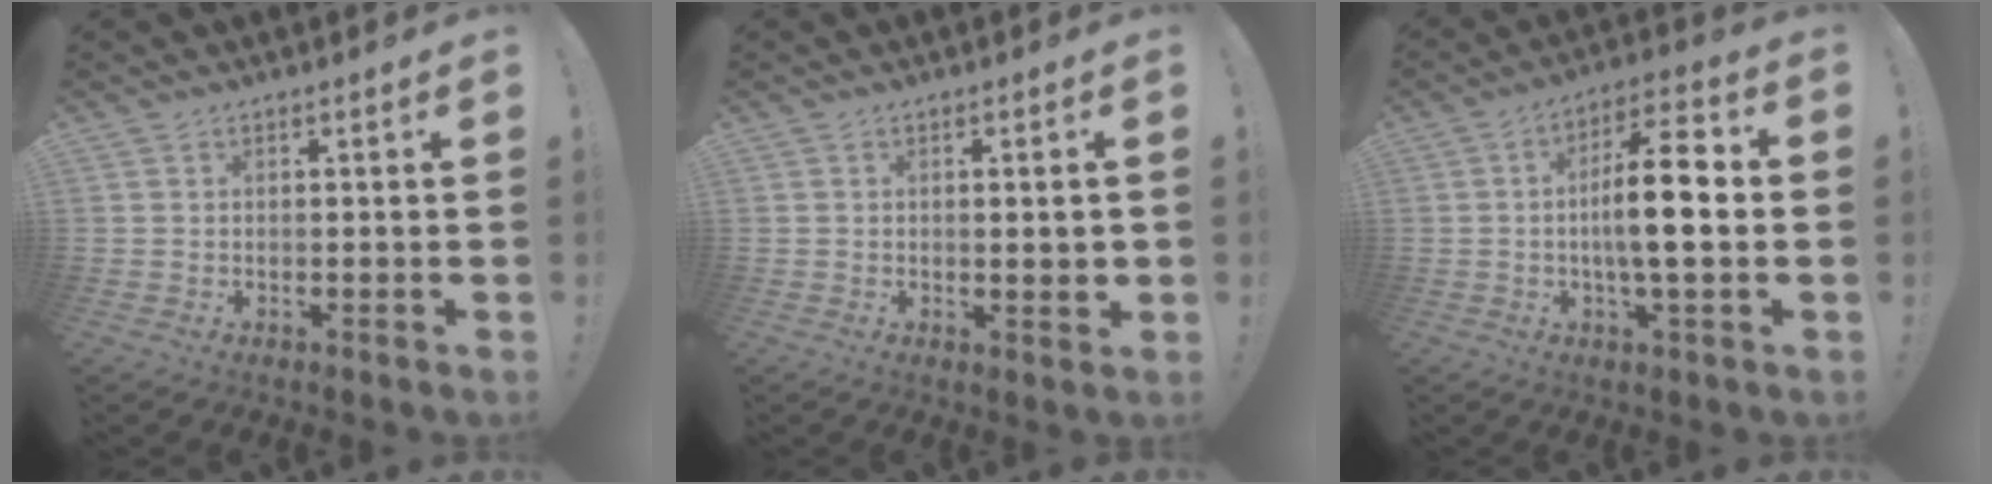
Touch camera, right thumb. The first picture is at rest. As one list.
[{"total": 3.0, "force": [0.2, 0.4, 3.0], "torque": [-0.040, -0.006, 0.001]}, {"total": 14.4, "force": [-1.0, 4.0, 13.8], "torque": [-0.236, 0.004, -0.029]}]